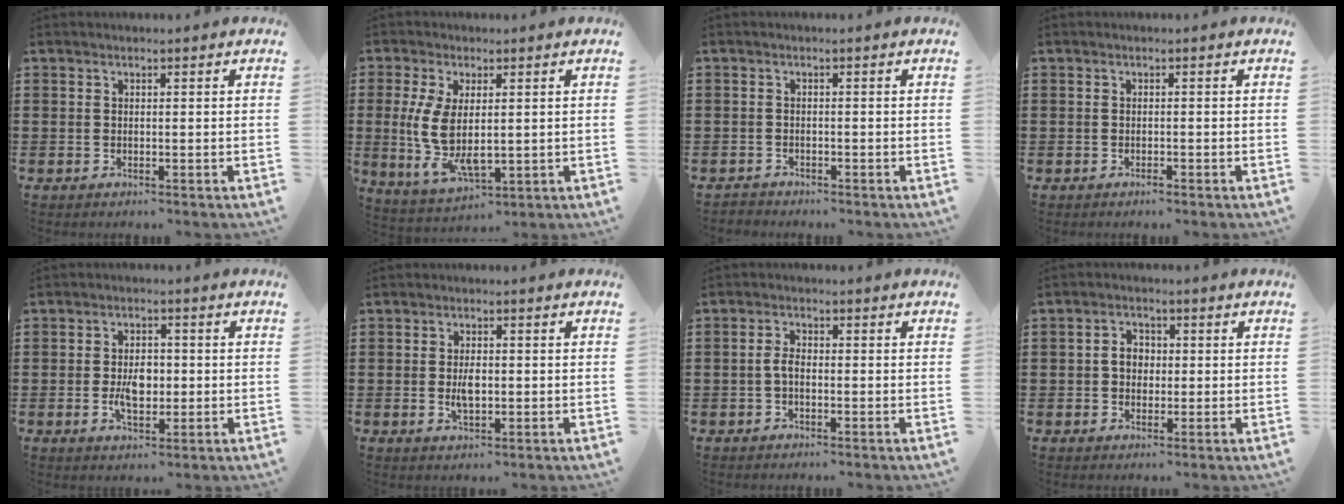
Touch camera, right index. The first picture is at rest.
{"total": 8.6, "force": [0.4, 4.0, 7.7], "torque": [-0.175, -0.008, 0.007]}
{"total": 1.1, "force": [-1.1, 0.2, -0.1], "torque": [-0.003, 0.001, -0.023]}
{"total": 0.6, "force": [-0.5, 0.0, 0.2], "torque": [-0.006, -0.003, -0.010]}
{"total": 4.6, "force": [-0.5, 2.8, 3.6], "torque": [-0.069, 0.001, -0.014]}
{"total": 3.0, "force": [-0.2, 1.5, 2.7], "torque": [-0.050, 0.003, -0.004]}
{"total": 2.2, "force": [-0.6, 0.9, 1.9], "torque": [-0.052, -0.003, -0.015]}
{"total": 2.9, "force": [-0.1, 2.3, 1.8], "torque": [-0.040, 0.009, -0.004]}